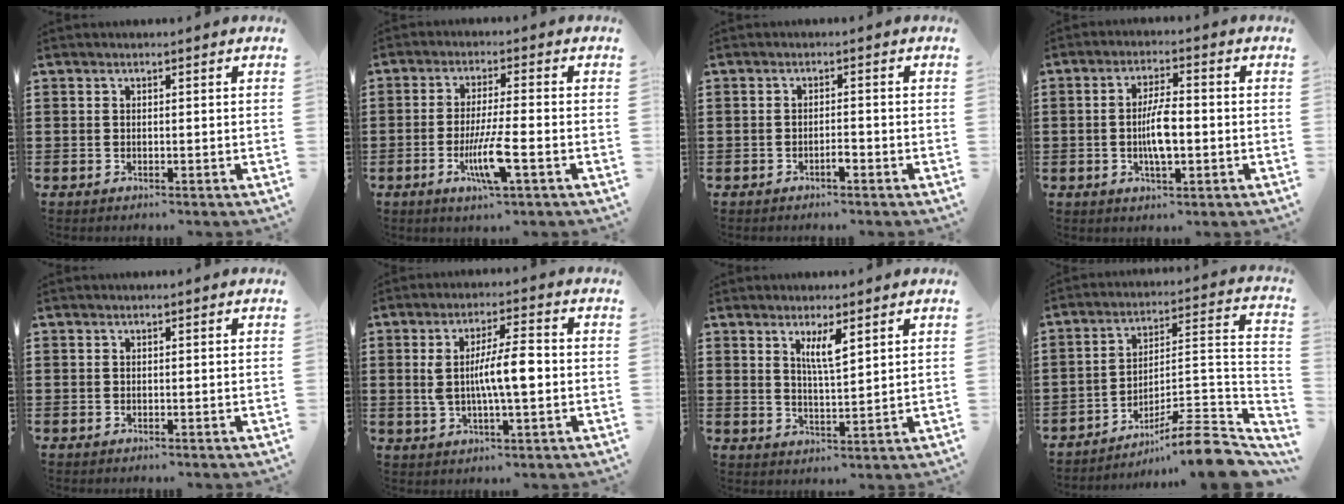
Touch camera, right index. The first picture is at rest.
{"total": 7.7, "force": [-2.7, 0.9, 7.1], "torque": [-0.142, -0.019, -0.051]}
{"total": 1.6, "force": [-1.0, 0.3, 1.3], "torque": [-0.025, -0.002, -0.017]}
{"total": 6.0, "force": [-0.8, 1.8, 5.6], "torque": [-0.113, 0.002, -0.020]}
{"total": 0.0}
{"total": 8.1, "force": [-0.1, 1.8, 7.9], "torque": [-0.148, 0.001, -0.006]}
{"total": 4.1, "force": [2.2, 0.9, 3.4], "torque": [-0.072, 0.004, 0.038]}
{"total": 8.9, "force": [-6.9, 0.9, 5.5], "torque": [-0.082, 0.000, -0.140]}